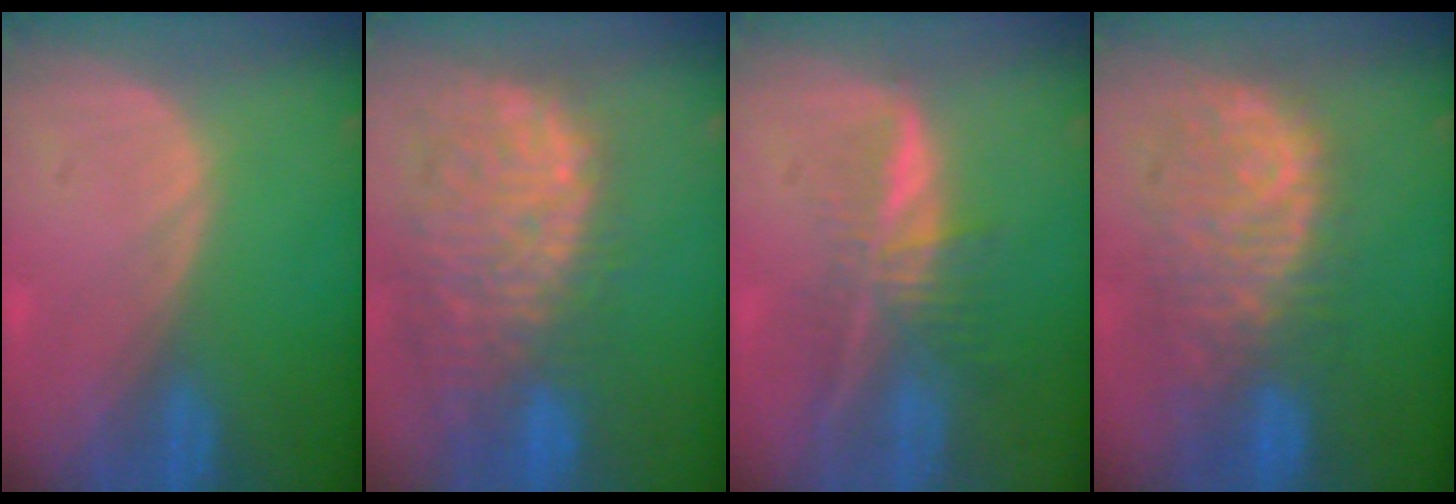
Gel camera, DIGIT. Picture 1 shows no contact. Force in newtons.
{"total": 13.8, "press": 11.6, "slide": 7.5}
{"total": 6.9, "press": 5.8, "slide": 3.6}
{"total": 10.9, "press": 9.5, "slide": 5.4}